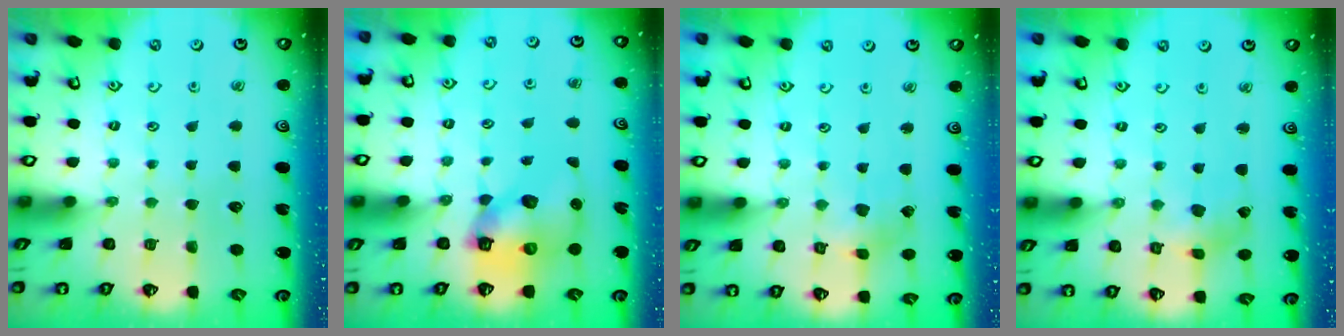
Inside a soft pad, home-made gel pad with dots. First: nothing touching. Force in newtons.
{"total": 10.7, "press": 10.6, "slide": 1.6}
{"total": 2.7, "press": 2.7, "slide": 0.3}
{"total": 1.8, "press": 1.8, "slide": 0.2}